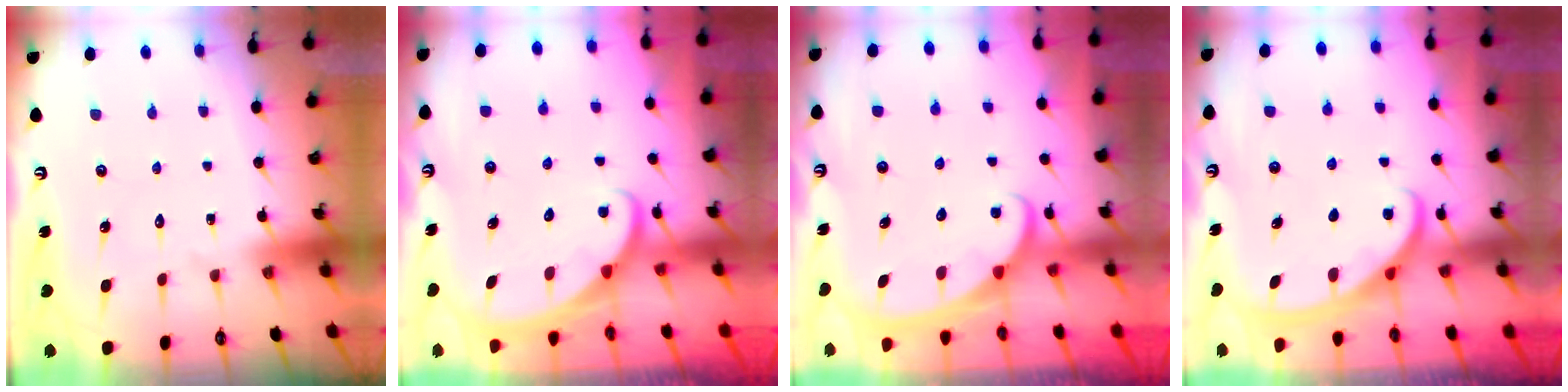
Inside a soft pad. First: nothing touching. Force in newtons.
{"total": 2.5, "press": 2.5, "slide": 0.3}
{"total": 2.4, "press": 2.4, "slide": 0.3}
{"total": 2.8, "press": 2.8, "slide": 0.4}